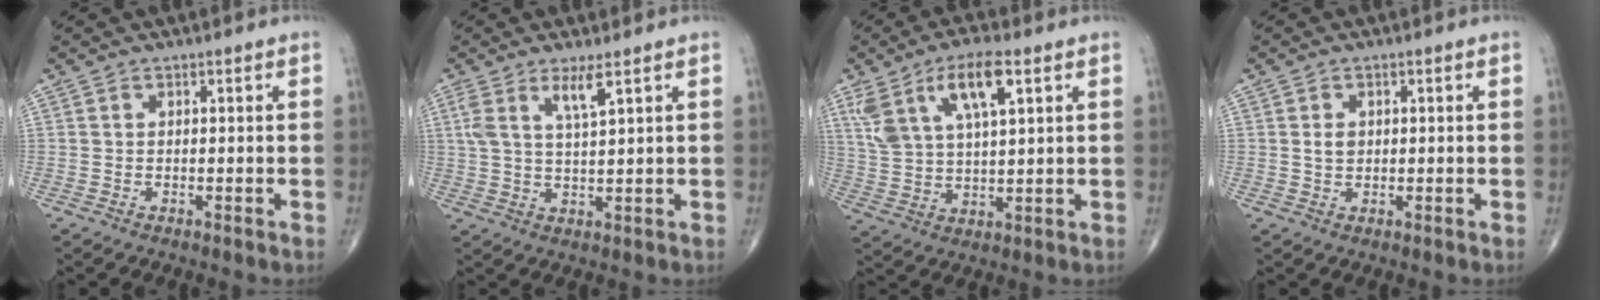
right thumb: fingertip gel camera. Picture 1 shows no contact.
{"total": 5.1, "force": [2.8, 0.6, 4.2], "torque": [-0.091, -0.013, 0.060]}
{"total": 12.1, "force": [5.7, 4.3, 9.8], "torque": [-0.187, -0.006, 0.111]}
{"total": 2.1, "force": [0.3, 1.5, 1.3], "torque": [-0.018, -0.001, 0.008]}